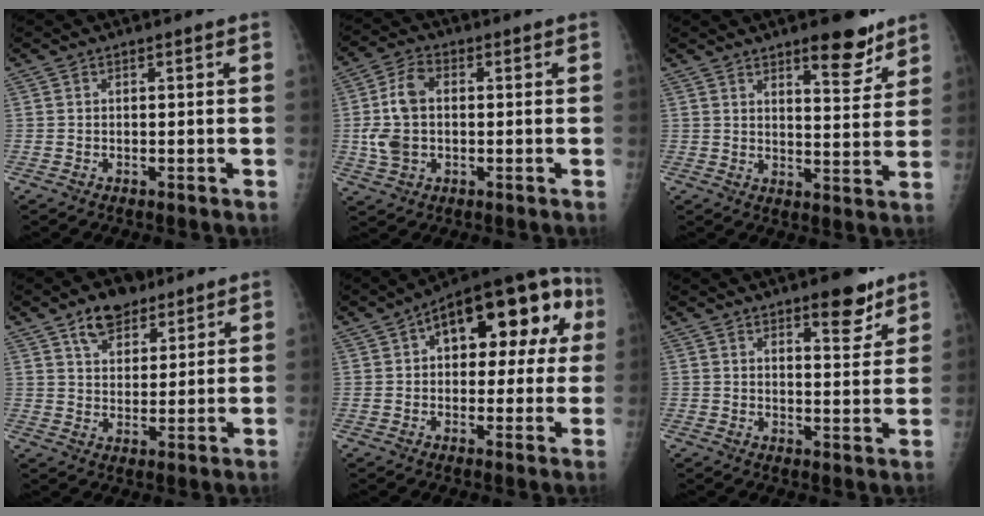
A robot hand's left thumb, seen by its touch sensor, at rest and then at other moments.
{"total": 8.4, "force": [0.0, 5.5, 6.3], "torque": [-0.129, 0.013, -0.001]}
{"total": 8.9, "force": [6.3, 2.8, 5.6], "torque": [-0.055, -0.043, 0.089]}
{"total": 8.1, "force": [5.2, 4.9, 3.7], "torque": [-0.035, -0.027, 0.090]}
{"total": 19.4, "force": [5.3, 10.2, 15.7], "torque": [-0.166, 0.038, 0.065]}
{"total": 7.0, "force": [4.9, 2.4, 4.3], "torque": [-0.040, -0.033, 0.067]}